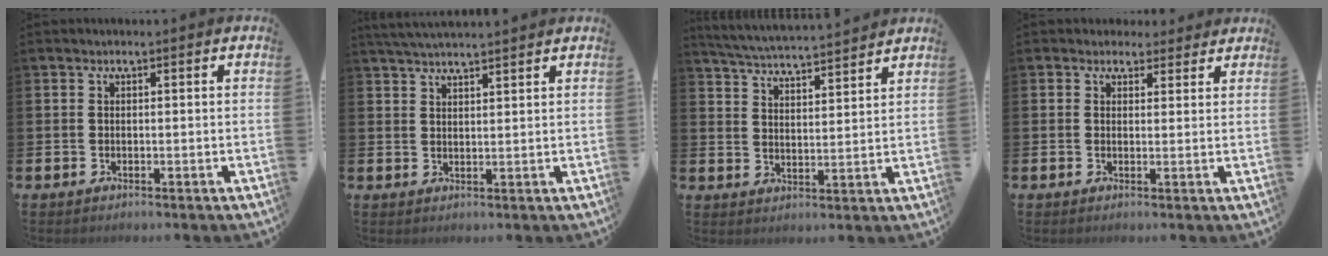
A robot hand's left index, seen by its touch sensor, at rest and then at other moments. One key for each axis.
{"total": 3.6, "fx": 3.5, "fy": 0.0, "fz": 0.7, "tx": -0.018, "ty": -0.010, "tz": 0.065}
{"total": 5.1, "fx": 5.0, "fy": 0.0, "fz": 0.7, "tx": -0.035, "ty": -0.039, "tz": 0.087}
{"total": 2.7, "fx": 2.4, "fy": 1.3, "fz": -0.2, "tx": 0.004, "ty": -0.005, "tz": 0.042}